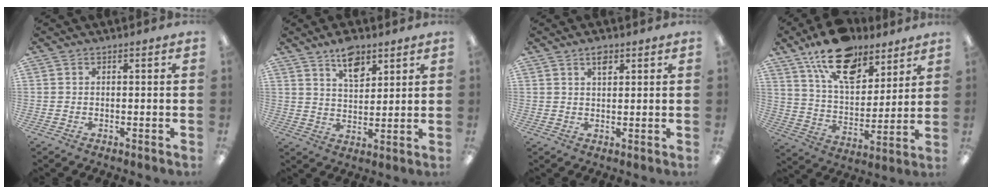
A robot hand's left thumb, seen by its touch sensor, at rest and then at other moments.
{"total": 8.4, "force": [5.8, 4.3, 4.3], "torque": [-0.060, -0.028, 0.100]}
{"total": 3.2, "force": [2.1, 1.4, 2.0], "torque": [-0.027, -0.003, 0.034]}
{"total": 18.3, "force": [12.7, 9.1, 9.4], "torque": [-0.156, -0.064, 0.224]}